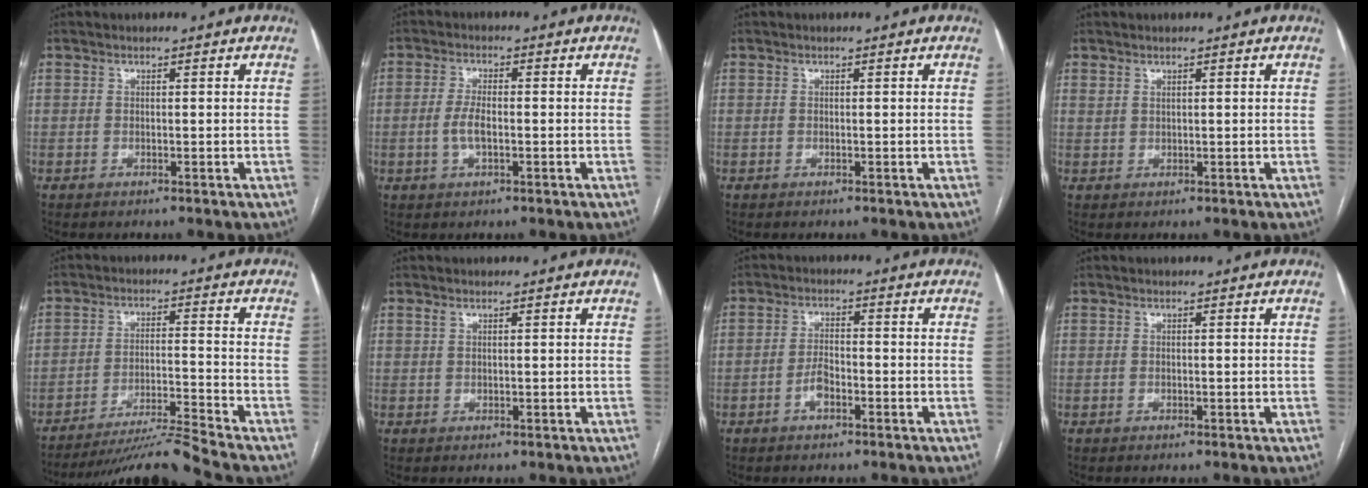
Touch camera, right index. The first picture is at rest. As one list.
[{"total": 3.4, "force": [-0.6, 1.1, 3.2], "torque": [-0.072, 0.001, -0.010]}, {"total": 0.0}, {"total": 1.1, "force": [1.0, 0.3, -0.1], "torque": [-0.009, 0.009, 0.022]}, {"total": 9.4, "force": [-8.5, -3.6, 1.6], "torque": [-0.024, -0.005, -0.152]}, {"total": 0.5, "force": [0.4, 0.2, 0.3], "torque": [-0.008, 0.006, 0.009]}, {"total": 2.8, "force": [-1.4, 1.2, 2.2], "torque": [-0.044, 0.005, -0.027]}, {"total": 0.0}]